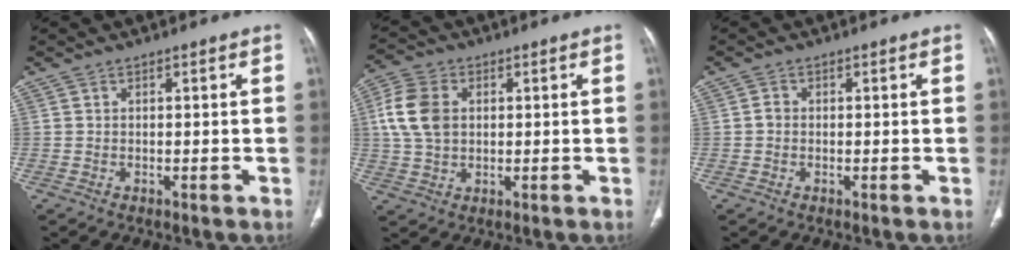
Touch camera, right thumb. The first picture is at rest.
{"total": 9.0, "force": [1.5, 6.6, 6.0], "torque": [-0.123, 0.010, 0.030]}
{"total": 1.1, "force": [-0.2, 1.0, 0.6], "torque": [-0.007, 0.003, -0.005]}